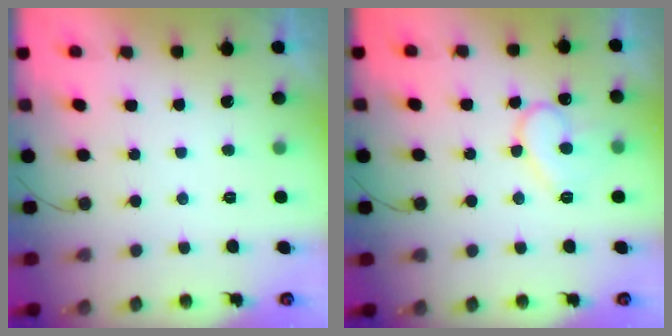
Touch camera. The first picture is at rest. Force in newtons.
{"total": 10.7, "press": 10.6, "slide": 1.0}